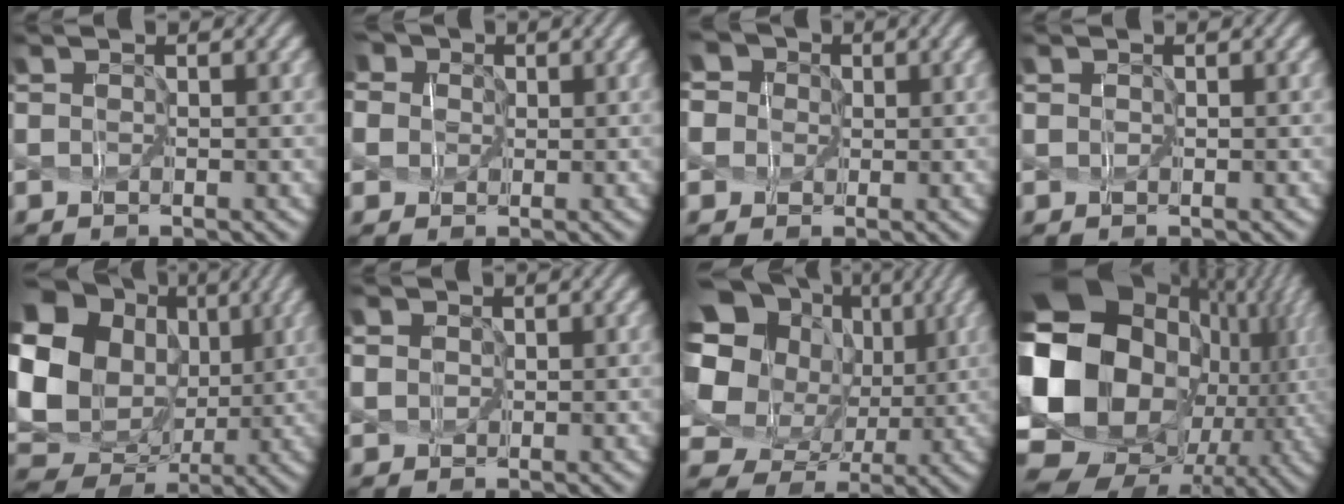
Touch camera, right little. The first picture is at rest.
{"total": 8.6, "force": [2.7, 7.1, 4.1], "torque": [-0.101, 0.036, 0.011]}
{"total": 5.9, "force": [0.8, 5.4, 2.3], "torque": [-0.077, 0.029, -0.022]}
{"total": 0.9, "force": [0.4, 0.7, 0.4], "torque": [-0.001, 0.008, -0.007]}
{"total": 17.4, "force": [3.3, 14.6, 8.8], "torque": [-0.225, -0.003, 0.071]}
{"total": 5.4, "force": [2.3, 4.4, 2.3], "torque": [-0.059, 0.027, 0.014]}
{"total": 15.2, "force": [3.2, 11.9, 8.9], "torque": [-0.217, -0.001, 0.070]}
{"total": 20.4, "force": [-0.4, 16.1, 12.5], "torque": [-0.289, -0.021, 0.000]}